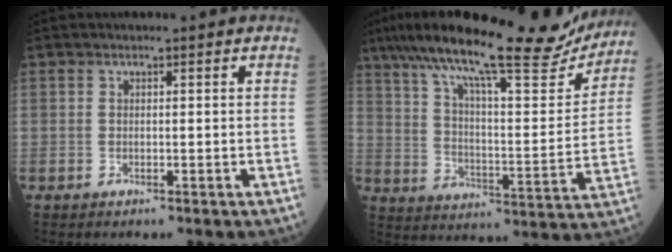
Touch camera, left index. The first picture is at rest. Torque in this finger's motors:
{"motor_torque": [0.96, -1.18, 0.97, 0.21]}